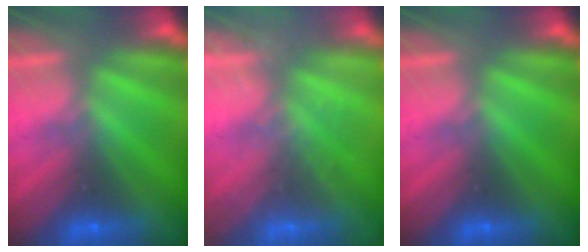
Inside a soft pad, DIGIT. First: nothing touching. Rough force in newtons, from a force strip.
{"total": 1.8}
{"total": 0.0}